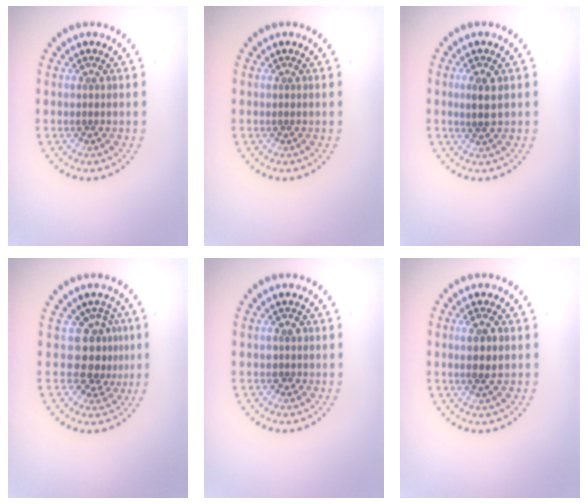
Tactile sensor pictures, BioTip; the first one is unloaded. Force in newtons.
{"total": 0.0}
{"total": 1.9, "press": 1.8, "slide": 0.5}
{"total": 3.2, "press": 2.3, "slide": 2.2}
{"total": 1.1, "press": 1.1, "slide": 0.4}
{"total": 2.3, "press": 2.2, "slide": 0.7}